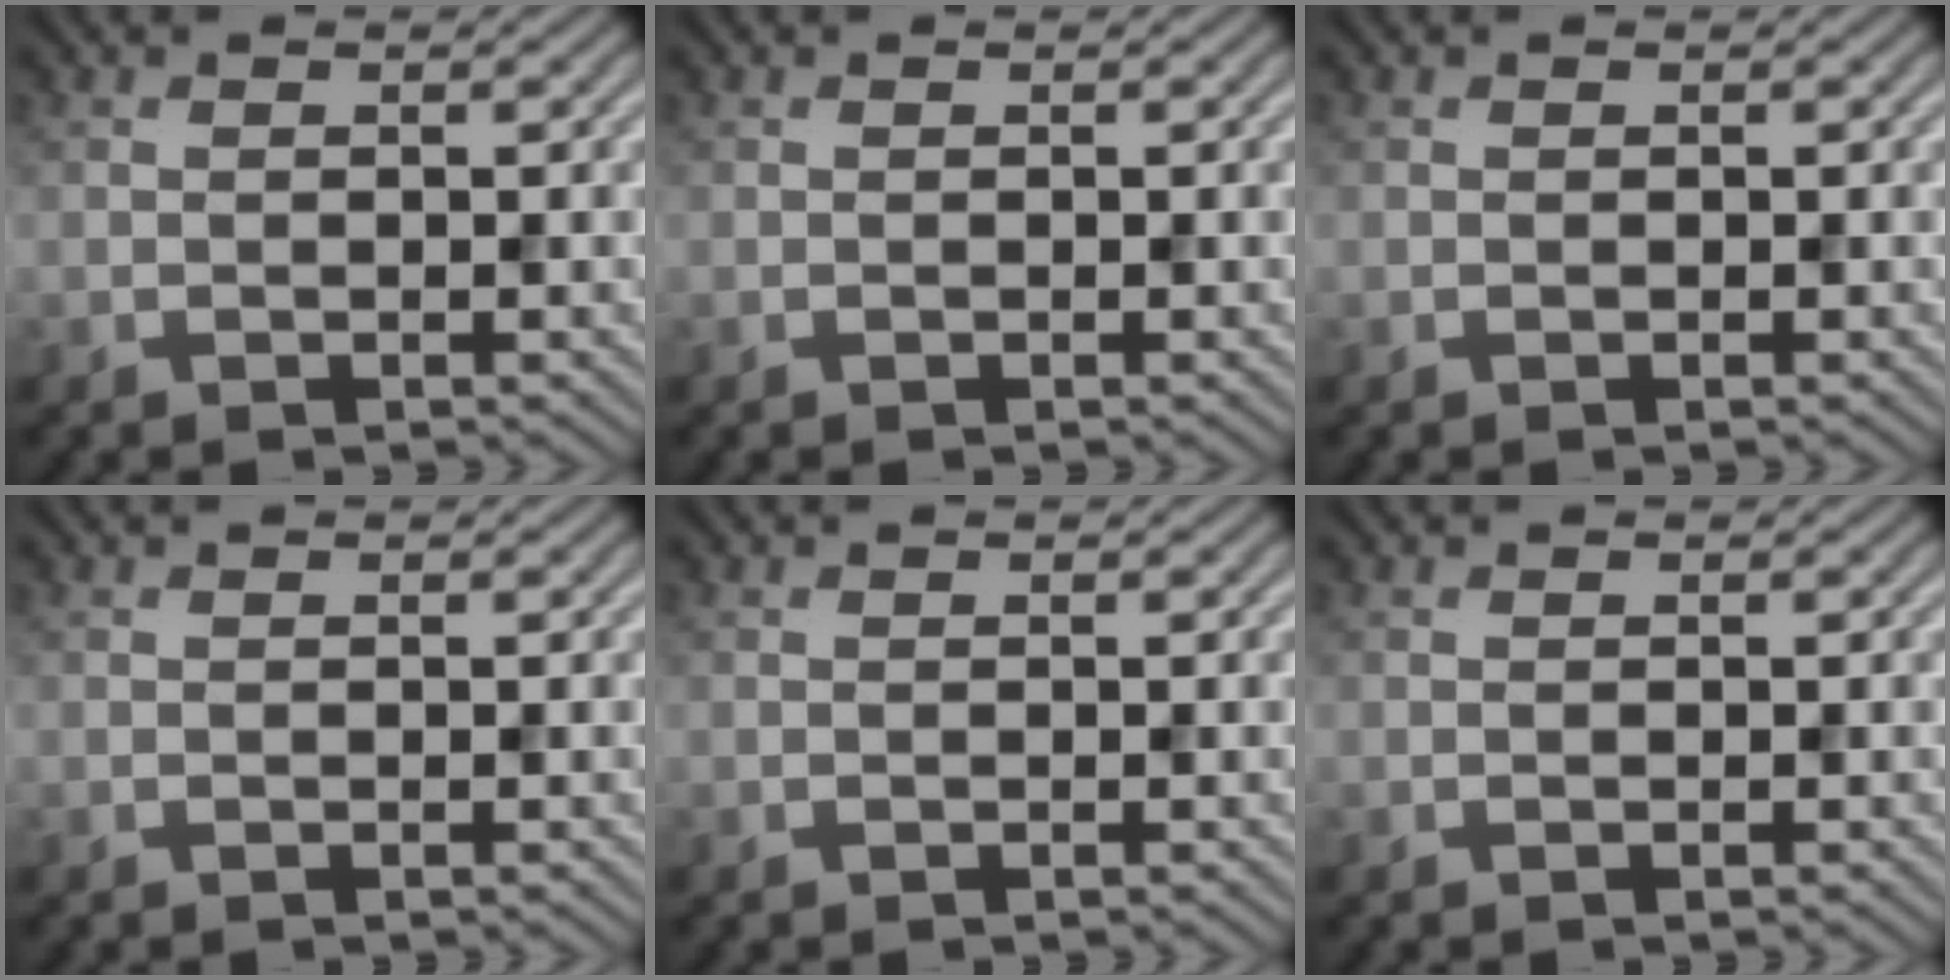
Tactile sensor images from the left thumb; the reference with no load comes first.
{"total": 0.0}
{"total": 0.0}
{"total": 0.0}
{"total": 0.0}
{"total": 0.0}